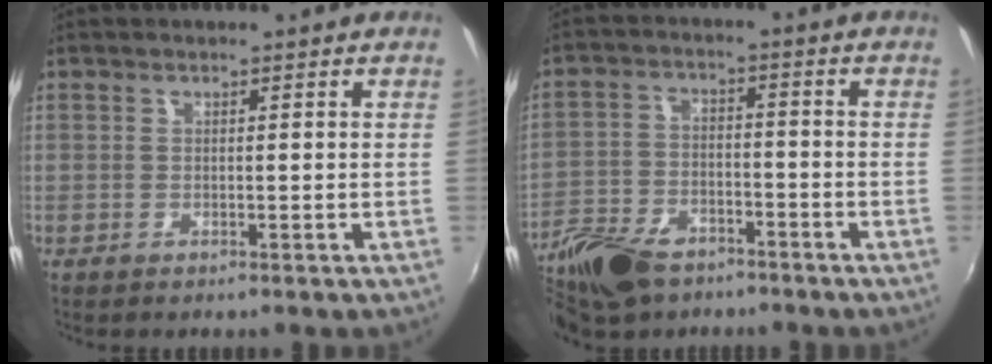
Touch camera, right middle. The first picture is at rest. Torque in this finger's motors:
{"motor_torque": [0.65, -1.32, 0.04, 0.07]}